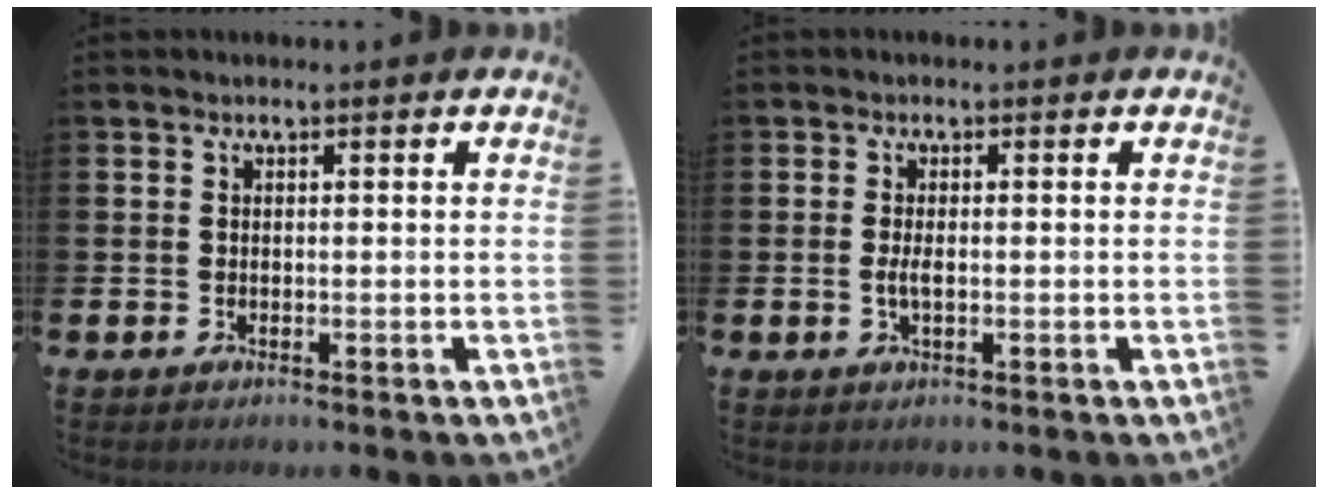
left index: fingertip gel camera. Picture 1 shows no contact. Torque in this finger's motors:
{"motor_torque": [0.41, -0.05, 0.10, 0.08]}